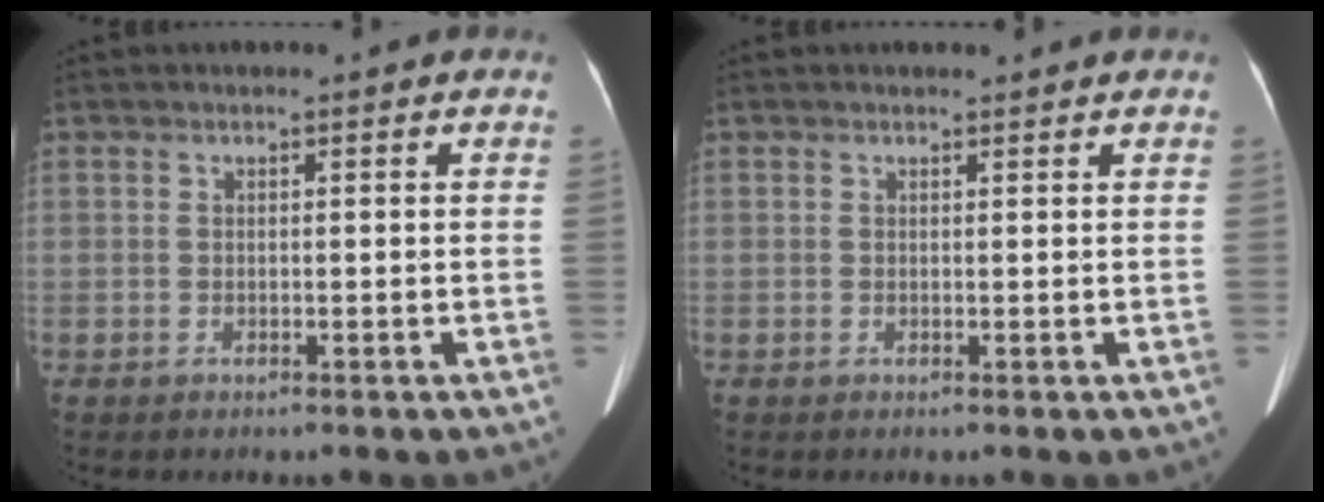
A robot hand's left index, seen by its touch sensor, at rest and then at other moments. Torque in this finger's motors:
{"motor_torque": [-0.14, -0.04, -0.02, -0.01]}